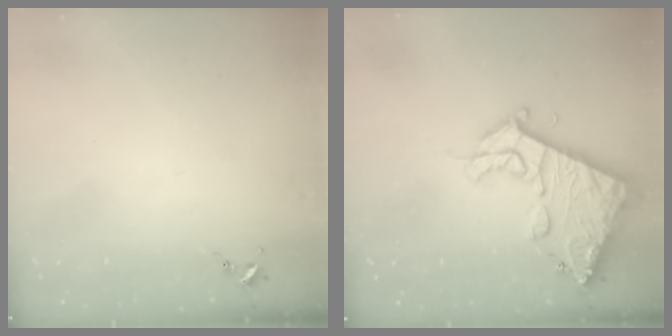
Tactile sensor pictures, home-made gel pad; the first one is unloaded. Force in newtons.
{"total": 15.7, "press": 15.6, "slide": 1.7}